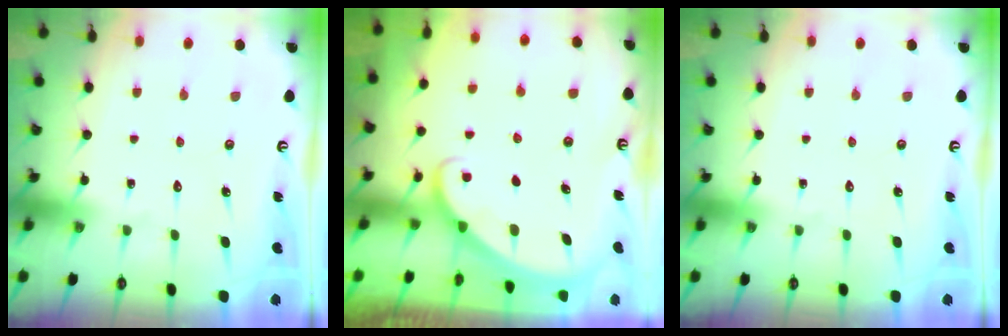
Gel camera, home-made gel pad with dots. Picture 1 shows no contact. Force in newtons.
{"total": 2.9, "press": 2.9, "slide": 0.2}
{"total": 0.0}